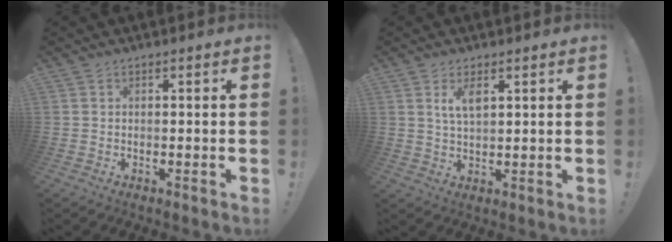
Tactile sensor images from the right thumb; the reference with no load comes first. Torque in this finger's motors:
{"motor_torque": [0.22, 0.05, 0.23, -0.12, 0.00]}